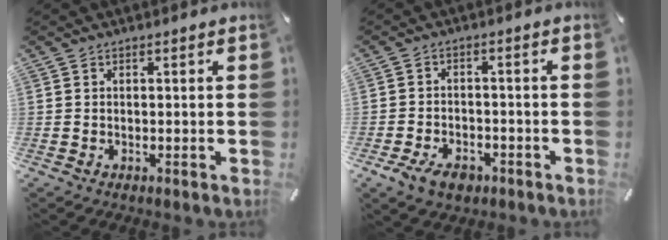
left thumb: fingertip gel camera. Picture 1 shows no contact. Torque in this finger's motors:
{"motor_torque": [0.26, 2.09, 0.20, 0.29, 0.00]}